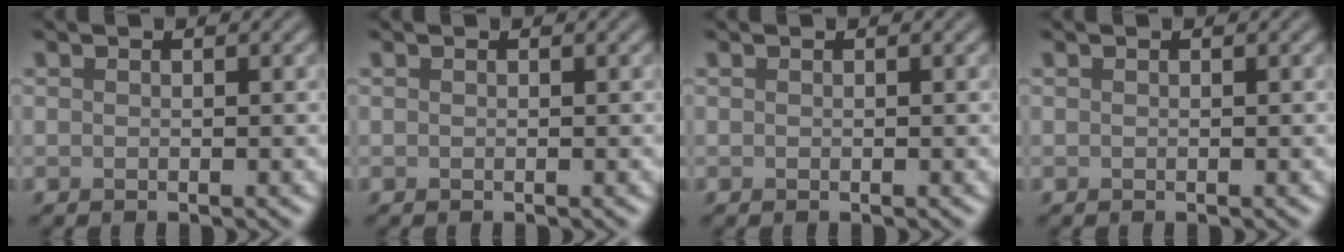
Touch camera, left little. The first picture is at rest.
{"total": 0.0}
{"total": 0.0}
{"total": 0.0}